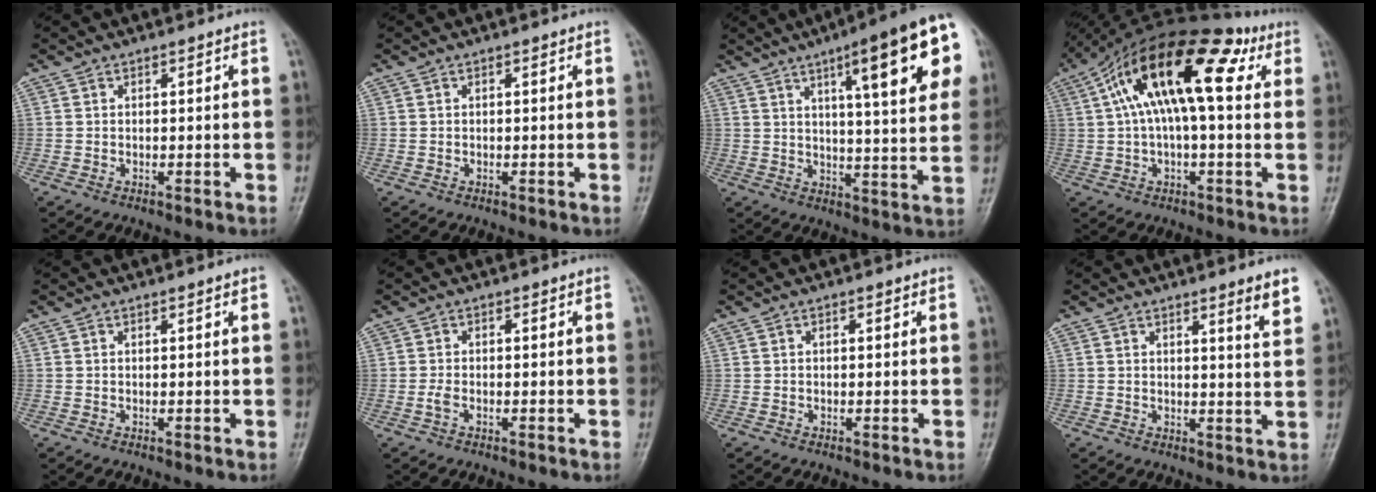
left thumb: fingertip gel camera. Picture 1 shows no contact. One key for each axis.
{"total": 0.0}
{"total": 20.7, "fx": 8.5, "fy": 4.3, "fz": 18.4, "tx": -0.222, "ty": -0.015, "tz": 0.110}
{"total": 17.7, "fx": 4.6, "fy": 7.4, "fz": 15.4, "tx": -0.245, "ty": 0.049, "tz": 0.062}
{"total": 0.7, "fx": 0.4, "fy": 0.0, "fz": 0.5, "tx": -0.010, "ty": 0.000, "tz": 0.004}
{"total": 1.4, "fx": -0.7, "fy": 0.6, "fz": 1.0, "tx": -0.021, "ty": 0.004, "tz": -0.016}
{"total": 0.0}
{"total": 4.7, "fx": 3.2, "fy": 0.0, "fz": 3.4, "tx": -0.041, "ty": -0.028, "tz": 0.043}